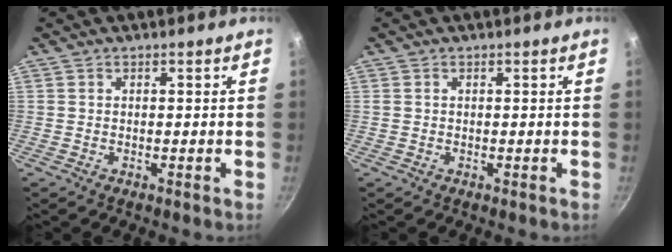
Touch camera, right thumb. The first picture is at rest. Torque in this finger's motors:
{"motor_torque": [0.04, -0.24, 0.05, 0.48, -0.02]}